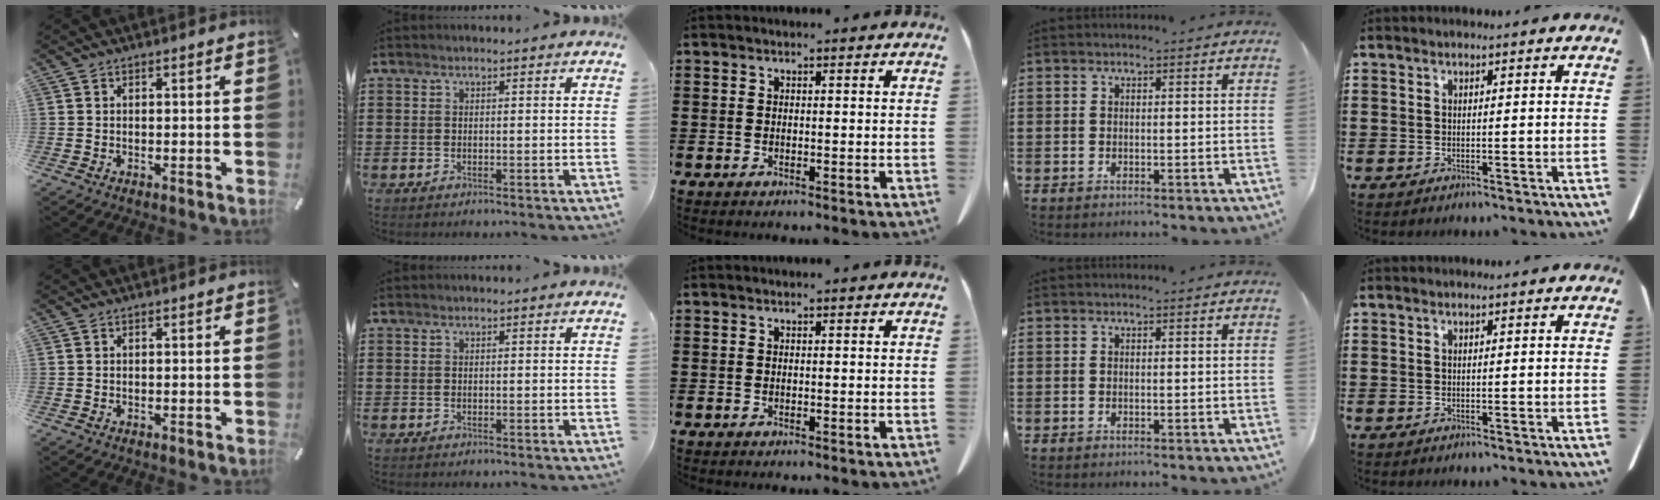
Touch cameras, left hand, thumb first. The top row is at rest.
{}